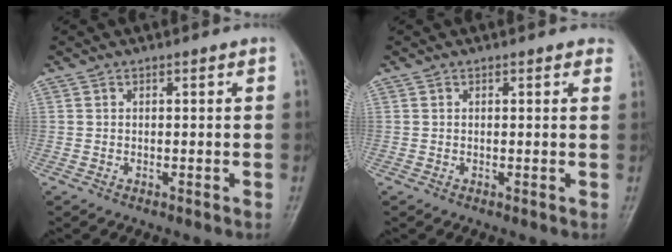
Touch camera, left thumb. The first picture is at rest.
{"total": 1.6, "force": [1.3, 0.6, 0.7], "torque": [0.001, -0.001, 0.005]}